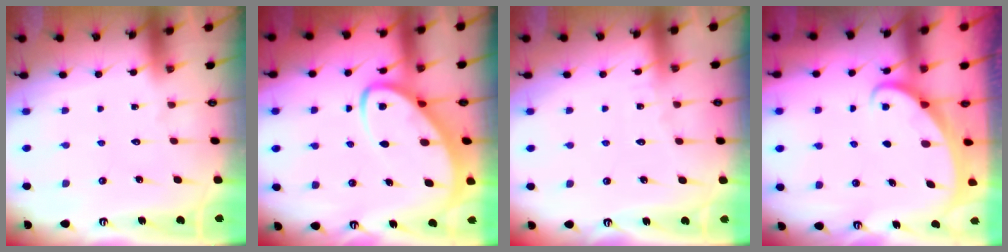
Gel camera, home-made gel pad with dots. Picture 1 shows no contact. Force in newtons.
{"total": 7.9, "press": 7.8, "slide": 0.8}
{"total": 3.4, "press": 3.3, "slide": 0.4}
{"total": 1.6, "press": 1.6, "slide": 0.1}